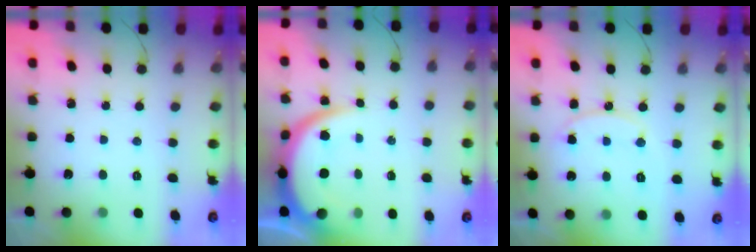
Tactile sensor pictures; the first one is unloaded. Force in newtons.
{"total": 10.9, "press": 10.9, "slide": 0.6}
{"total": 13.7, "press": 13.6, "slide": 1.1}